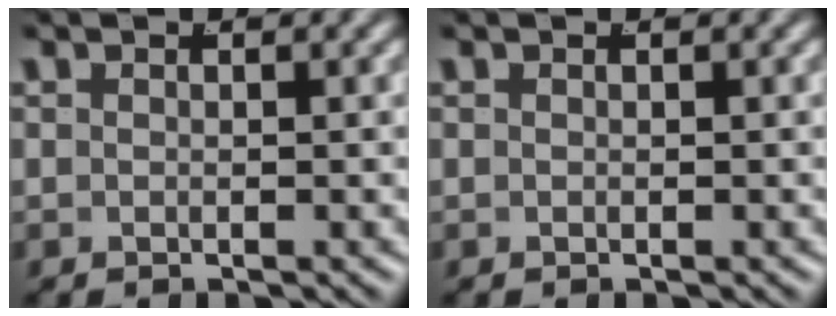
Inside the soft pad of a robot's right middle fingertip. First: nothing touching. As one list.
[{"total": 0.0}]